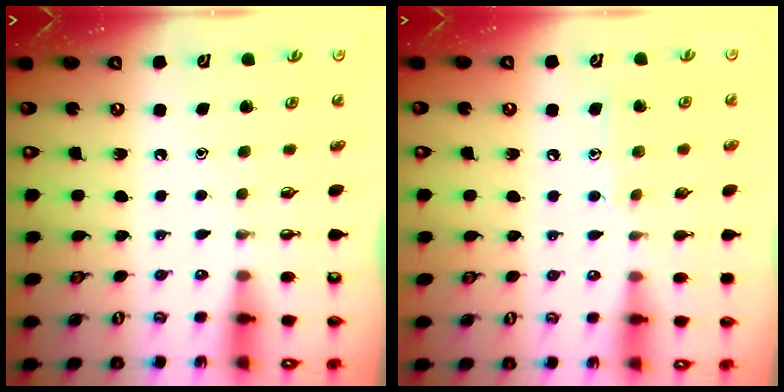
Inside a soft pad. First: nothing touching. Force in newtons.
{"total": 7.0, "press": 6.9, "slide": 0.6}